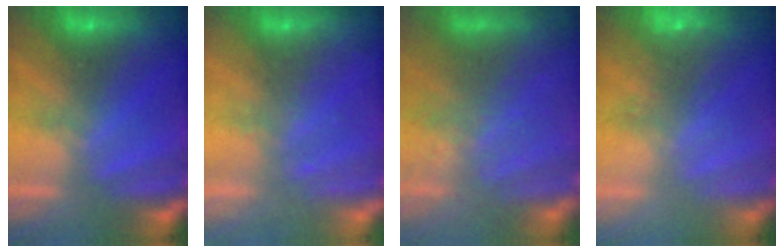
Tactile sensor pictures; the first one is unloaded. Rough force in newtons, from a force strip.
{"total": 2.2}
{"total": 9.7}
{"total": 6.8}